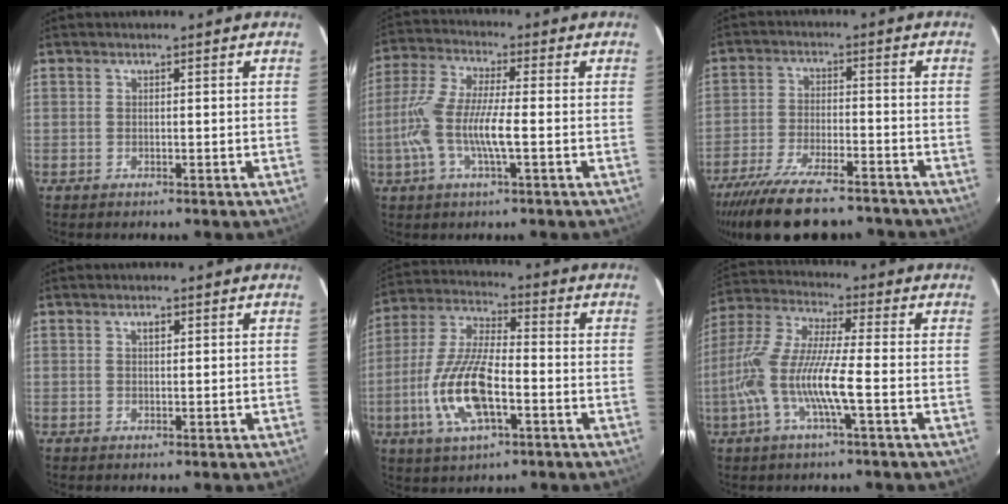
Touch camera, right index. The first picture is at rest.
{"total": 11.2, "force": [-2.3, 2.0, 10.7], "torque": [-0.229, 0.001, -0.046]}
{"total": 19.0, "force": [-15.7, 5.3, 9.4], "torque": [-0.194, -0.030, -0.244]}
{"total": 1.1, "force": [0.5, 0.6, 0.8], "torque": [-0.013, 0.005, 0.008]}
{"total": 14.9, "force": [-4.6, 5.2, 13.1], "torque": [-0.280, -0.004, -0.087]}
{"total": 12.9, "force": [-3.8, 0.9, 12.3], "torque": [-0.251, -0.001, -0.077]}